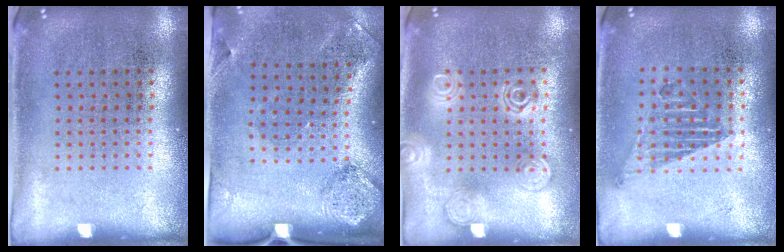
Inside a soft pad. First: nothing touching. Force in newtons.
{"total": 1.9, "press": 1.1, "slide": 1.5}
{"total": 1.3, "press": 1.3, "slide": 0.1}
{"total": 1.0, "press": 0.9, "slide": 0.4}